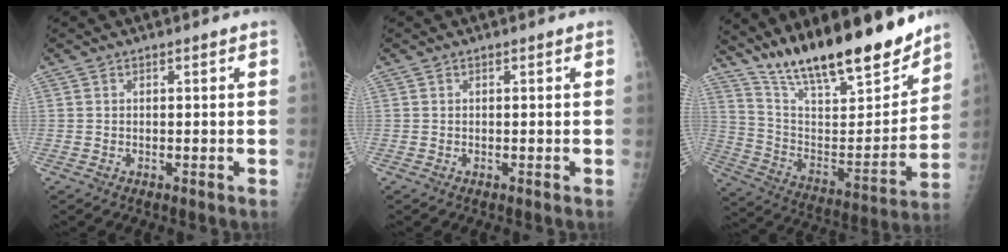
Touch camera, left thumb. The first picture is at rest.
{"total": 0.0}
{"total": 24.8, "force": [19.7, 6.0, 13.9], "torque": [-0.193, -0.092, 0.332]}